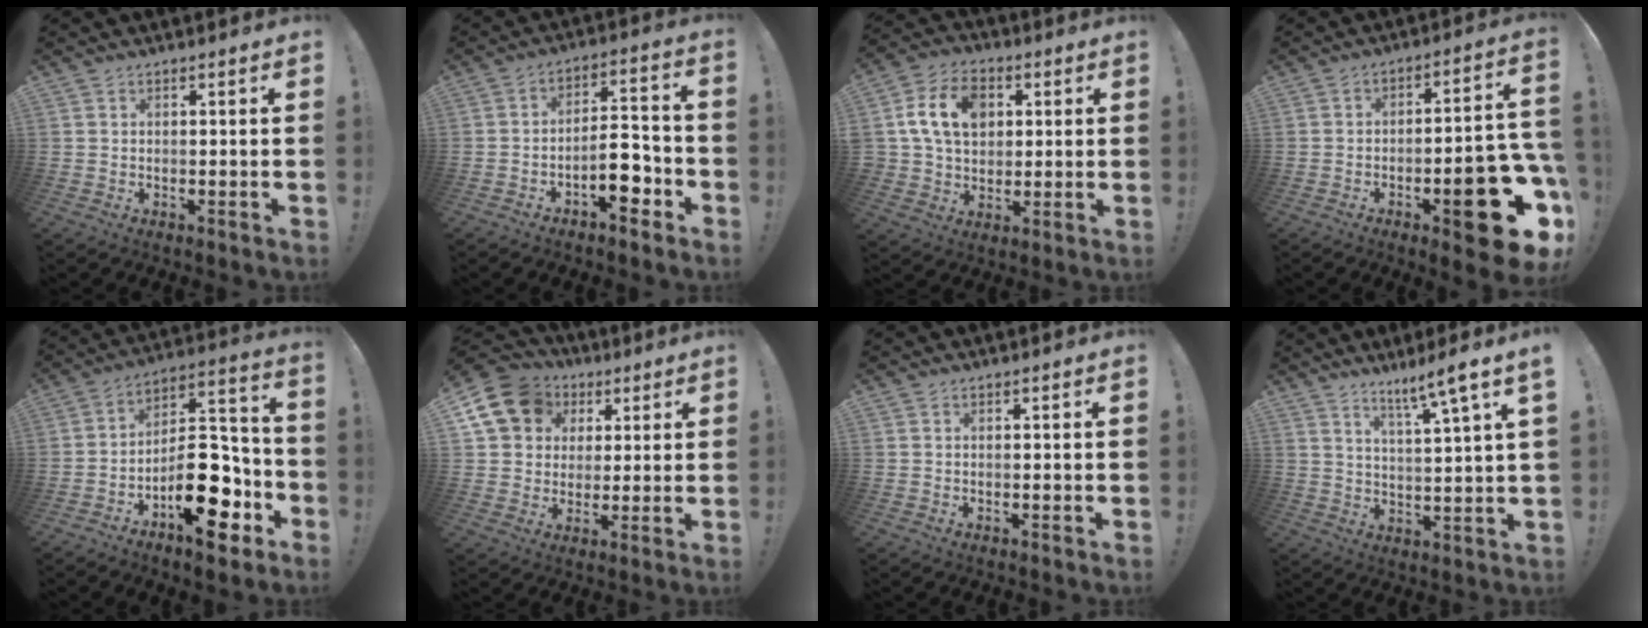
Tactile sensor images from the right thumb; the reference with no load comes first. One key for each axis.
{"total": 10.2, "fx": -5.1, "fy": 4.4, "fz": 7.6, "tx": -0.106, "ty": 0.029, "tz": -0.085}
{"total": 14.6, "fx": 4.0, "fy": 11.3, "fz": 8.3, "tx": -0.132, "ty": 0.000, "tz": 0.080}
{"total": 19.5, "fx": -7.7, "fy": 6.1, "fz": 16.8, "tx": -0.199, "ty": 0.038, "tz": -0.103}
{"total": 20.1, "fx": -8.6, "fy": 10.2, "fz": 15.0, "tx": -0.207, "ty": 0.064, "tz": -0.123}
{"total": 15.4, "fx": 5.9, "fy": 12.5, "fz": 6.9, "tx": -0.107, "ty": -0.017, "tz": 0.123}
{"total": 0.0}
{"total": 8.3, "fx": 5.4, "fy": -0.9, "fz": 6.2, "tx": -0.097, "ty": -0.038, "tz": 0.079}